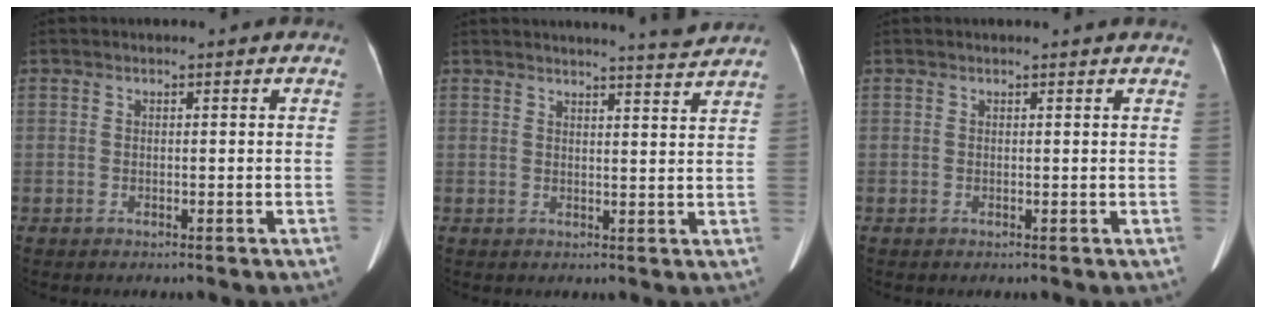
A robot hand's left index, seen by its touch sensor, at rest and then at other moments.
{"total": 5.2, "force": [5.0, -1.3, 0.9], "torque": [-0.020, -0.013, 0.057]}
{"total": 2.1, "force": [2.0, -0.1, 0.5], "torque": [-0.012, 0.004, 0.016]}